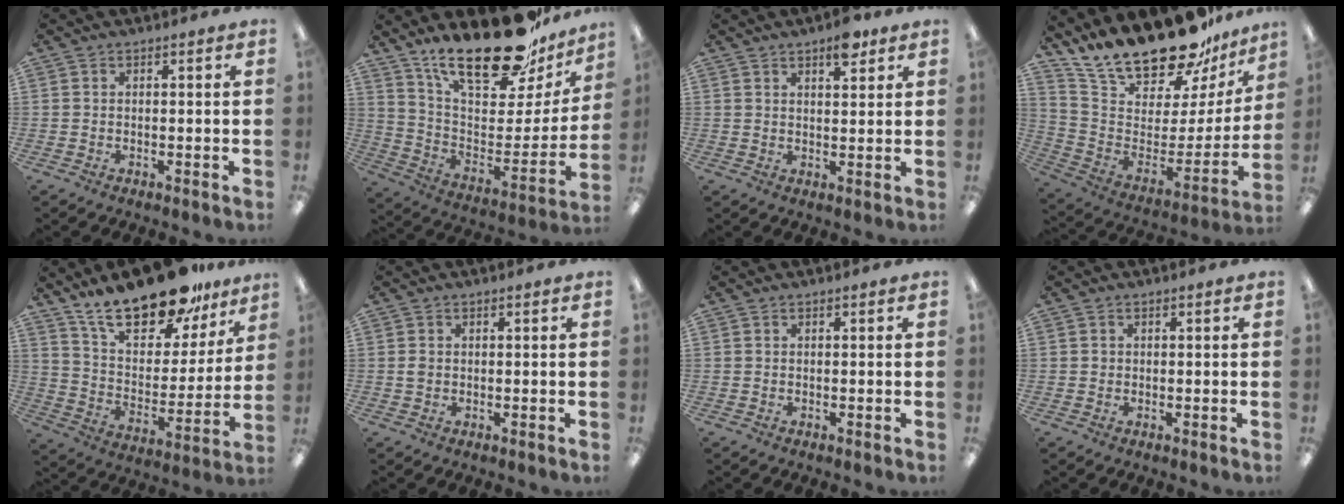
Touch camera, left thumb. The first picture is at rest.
{"total": 26.9, "force": [20.2, 9.6, 14.9], "torque": [-0.218, -0.135, 0.344]}
{"total": 5.4, "force": [3.9, 2.0, 3.1], "torque": [-0.028, -0.023, 0.064]}
{"total": 22.2, "force": [19.9, 6.1, 7.7], "torque": [-0.138, -0.158, 0.357]}
{"total": 22.1, "force": [17.2, 8.7, 10.8], "torque": [-0.181, -0.112, 0.298]}
{"total": 1.3, "force": [0.1, 1.1, 0.7], "torque": [-0.013, 0.005, 0.001]}
{"total": 0.0}
{"total": 0.7, "force": [0.1, 0.6, 0.0], "torque": [0.000, 0.005, 0.000]}